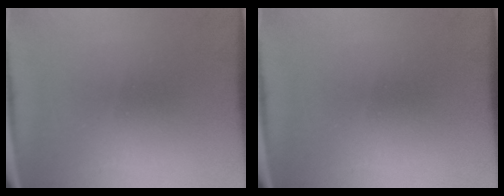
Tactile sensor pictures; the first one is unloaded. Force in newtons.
{"total": 0.0}